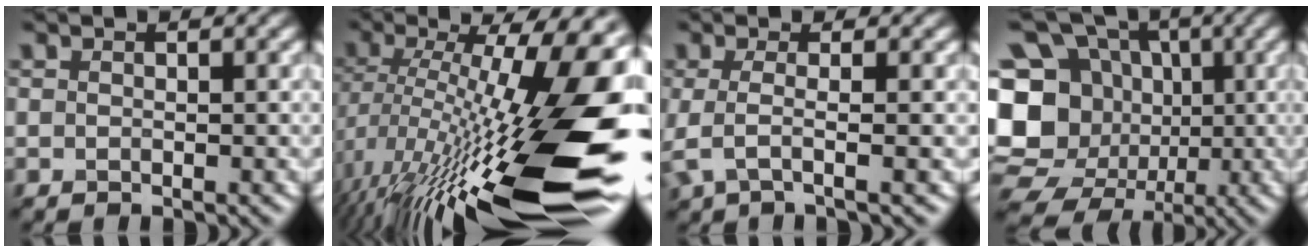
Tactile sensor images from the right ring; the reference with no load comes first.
{"total": 17.8, "force": [-2.4, 5.3, 16.9], "torque": [-0.280, -0.006, -0.047]}
{"total": 3.0, "force": [-0.3, 0.8, 2.9], "torque": [-0.057, -0.007, -0.013]}
{"total": 16.8, "force": [-1.4, 15.0, 7.2], "torque": [-0.175, 0.012, -0.051]}